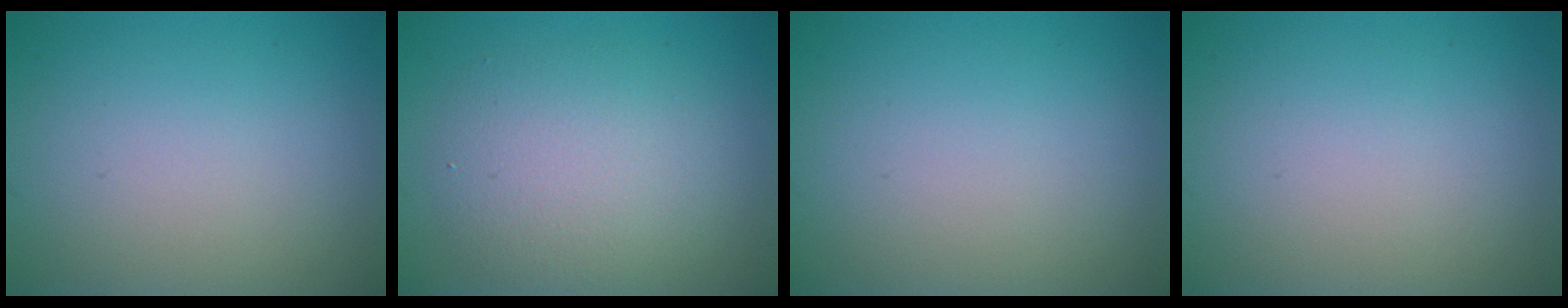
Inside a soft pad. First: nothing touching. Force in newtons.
{"total": 5.0, "press": 5.0, "slide": 0.3}
{"total": 0.0}
{"total": 0.0}